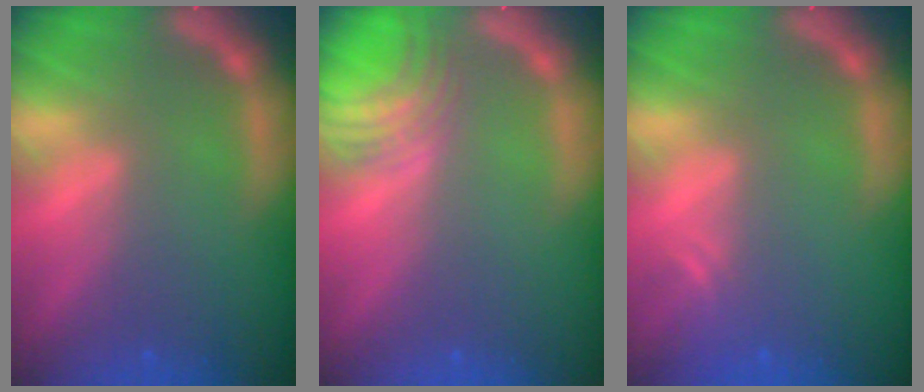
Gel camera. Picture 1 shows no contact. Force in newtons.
{"total": 4.5}
{"total": 1.5}